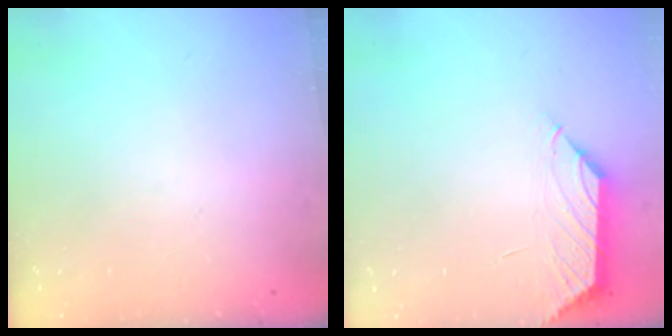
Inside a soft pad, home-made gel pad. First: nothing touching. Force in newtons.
{"total": 0.9, "press": 0.7, "slide": 0.5}